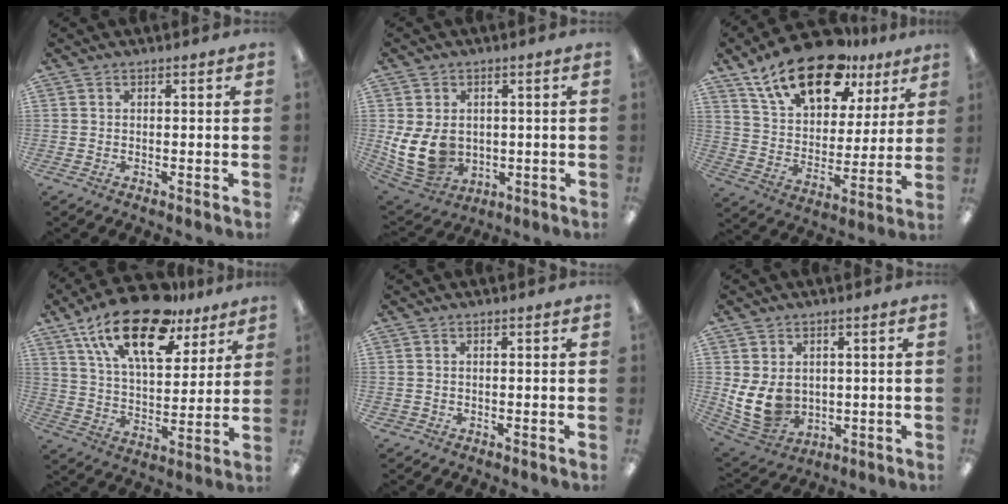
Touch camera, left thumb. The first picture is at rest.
{"total": 11.1, "force": [-0.5, 8.7, 6.9], "torque": [-0.152, -0.001, -0.003]}
{"total": 19.7, "force": [13.1, 9.8, 11.1], "torque": [-0.187, -0.067, 0.229]}
{"total": 22.5, "force": [14.3, 10.3, 14.0], "torque": [-0.236, -0.071, 0.248]}
{"total": 0.8, "force": [0.0, 0.8, 0.0], "torque": [0.000, 0.004, -0.003]}
{"total": 10.1, "force": [0.6, 8.1, 6.1], "torque": [-0.142, -0.006, 0.015]}